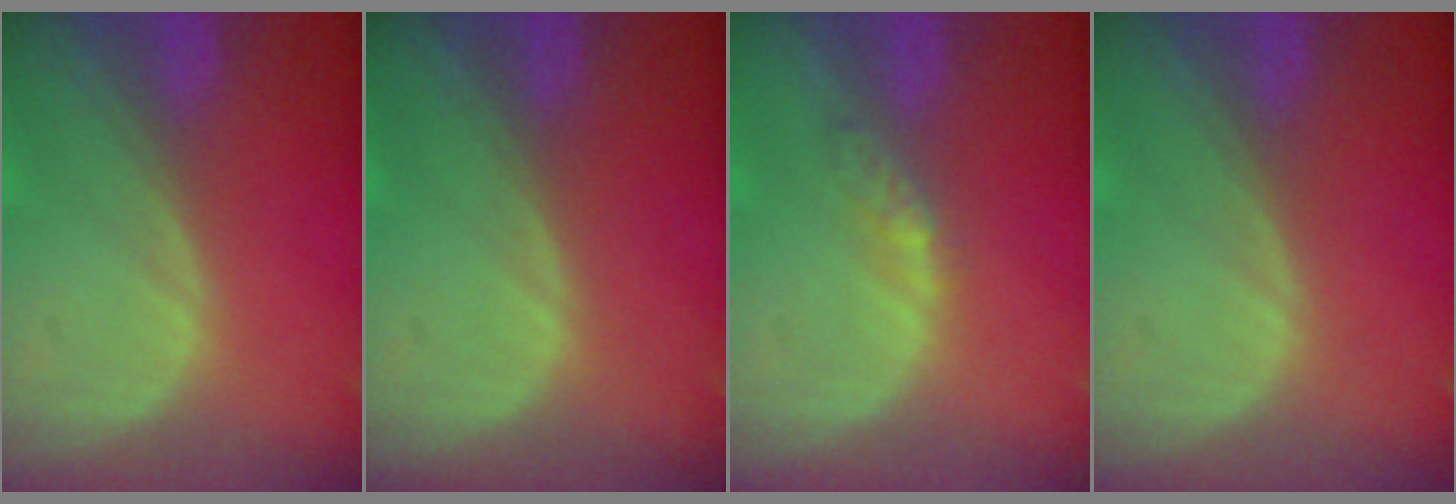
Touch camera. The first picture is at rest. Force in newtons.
{"total": 0.0}
{"total": 2.6, "press": 2.3, "slide": 1.3}
{"total": 0.0}